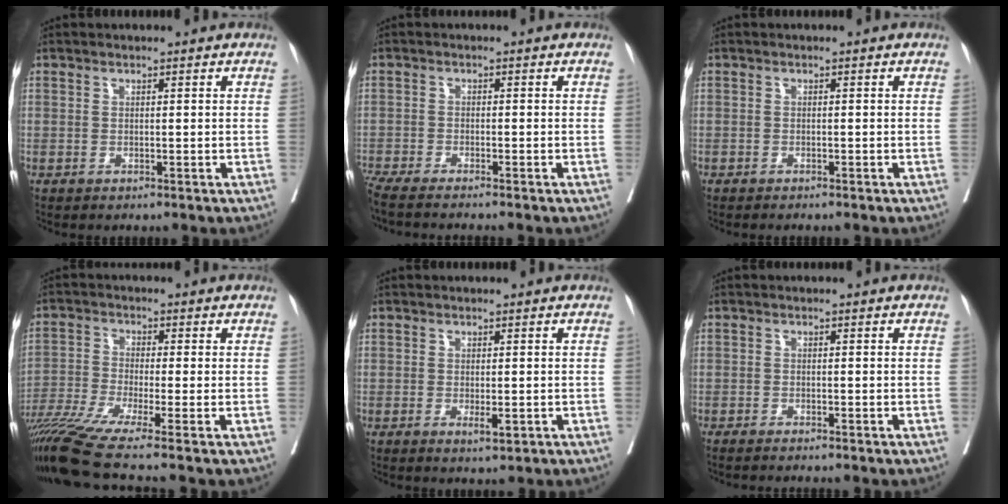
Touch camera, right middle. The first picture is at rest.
{"total": 5.3, "force": [-4.6, -0.3, 2.5], "torque": [-0.022, -0.007, -0.071]}
{"total": 1.5, "force": [-1.4, 0.3, 0.6], "torque": [-0.008, -0.003, -0.018]}
{"total": 11.7, "force": [-8.9, -1.8, 7.4], "torque": [-0.131, -0.025, -0.153]}
{"total": 1.8, "force": [-0.7, 0.4, 1.6], "torque": [-0.027, -0.006, -0.009]}
{"total": 3.4, "force": [-3.0, -0.3, 1.7], "torque": [-0.017, -0.001, -0.040]}